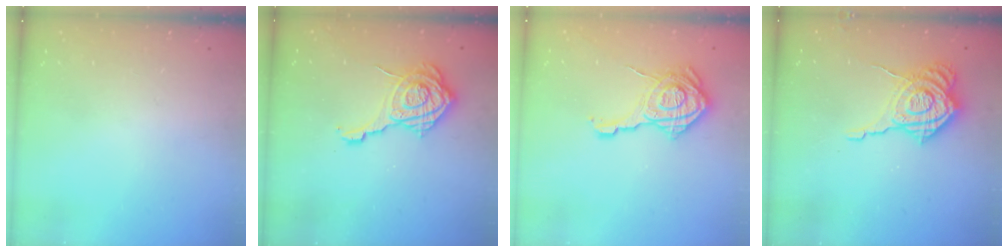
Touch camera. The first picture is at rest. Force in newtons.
{"total": 14.4, "press": 14.4, "slide": 0.9}
{"total": 17.5, "press": 17.5, "slide": 0.7}
{"total": 13.1, "press": 13.1, "slide": 0.9}